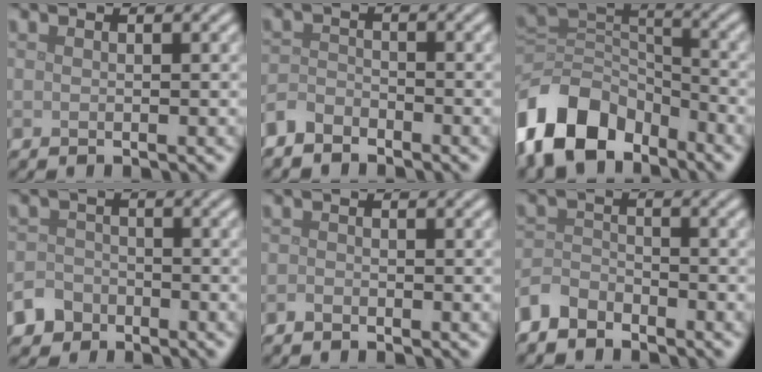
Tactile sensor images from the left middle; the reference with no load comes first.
{"total": 2.2, "force": [-1.9, 0.9, 0.4], "torque": [-0.008, 0.003, -0.047]}
{"total": 10.3, "force": [-6.4, 6.3, 5.1], "torque": [-0.097, -0.005, -0.135]}
{"total": 3.5, "force": [-2.5, 2.4, 0.3], "torque": [0.013, -0.001, -0.049]}
{"total": 0.6, "force": [-0.5, 0.2, 0.2], "torque": [-0.003, -0.001, -0.011]}
{"total": 2.7, "force": [-2.4, 1.1, 0.4], "torque": [-0.008, 0.004, -0.059]}